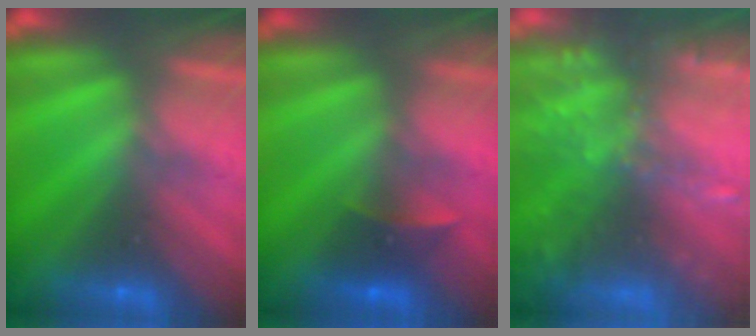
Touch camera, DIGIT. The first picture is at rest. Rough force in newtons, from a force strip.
{"total": 1.8}
{"total": 7.1}